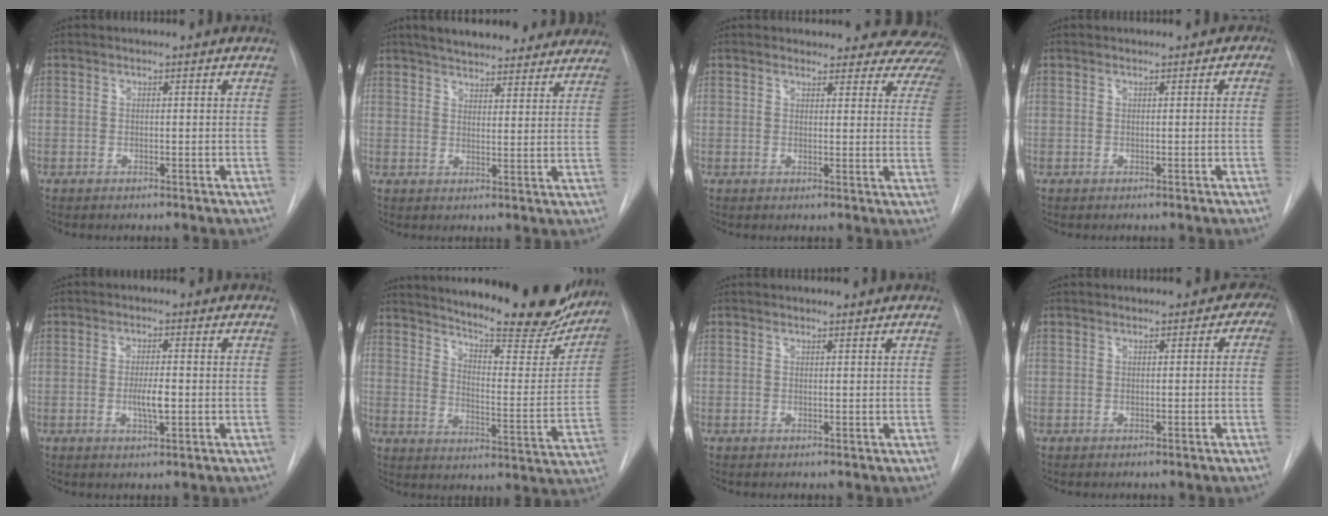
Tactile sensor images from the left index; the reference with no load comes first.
{"total": 21.6, "force": [18.9, 6.0, 8.7], "torque": [-0.128, 0.007, 0.228]}
{"total": 16.5, "force": [15.6, 5.0, 1.7], "torque": [0.007, -0.062, 0.144]}
{"total": 0.7, "force": [-0.1, 0.6, 0.3], "torque": [0.008, 0.005, -0.007]}
{"total": 3.4, "force": [-0.9, 0.6, 3.2], "torque": [-0.061, -0.008, -0.014]}
{"total": 25.1, "force": [22.0, 4.4, 11.3], "torque": [-0.167, -0.068, 0.279]}
{"total": 0.9, "force": [0.9, 0.2, 0.0], "torque": [-0.008, -0.001, 0.010]}
{"total": 1.8, "force": [0.1, 1.6, 0.9], "torque": [0.004, 0.007, -0.003]}